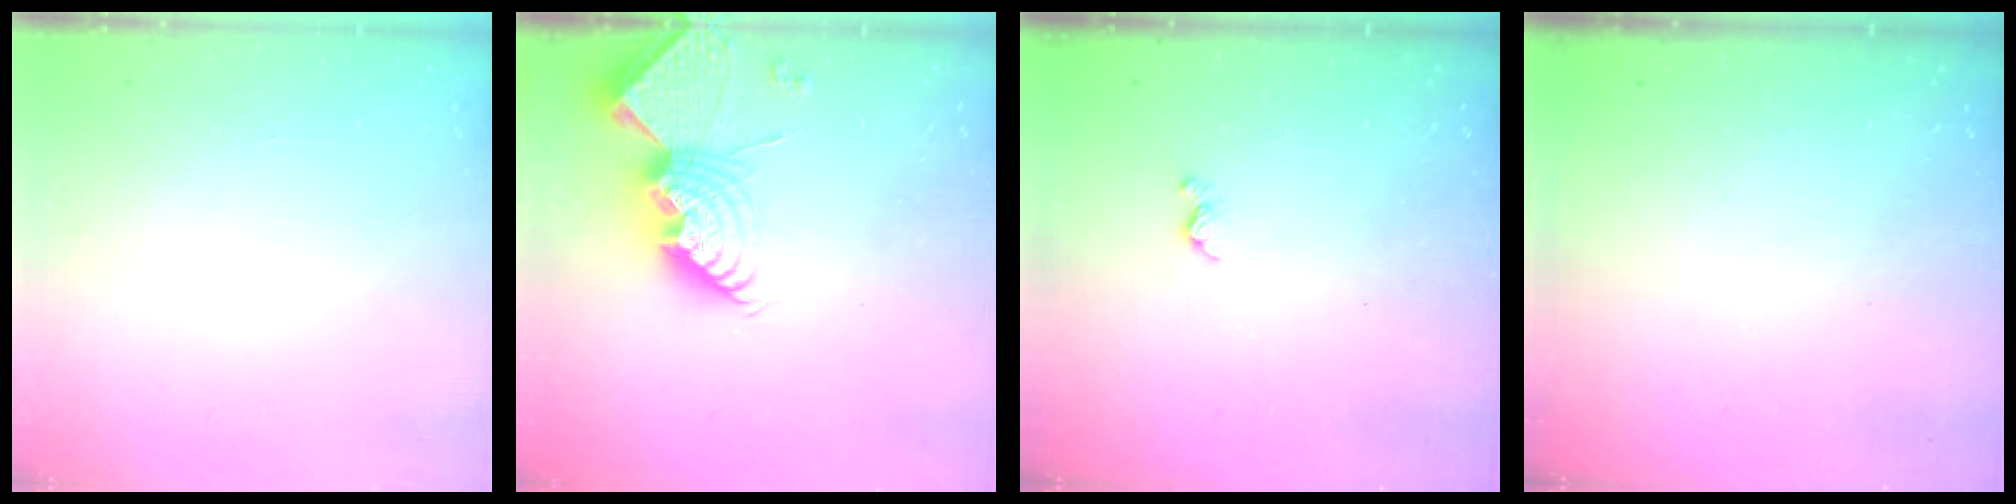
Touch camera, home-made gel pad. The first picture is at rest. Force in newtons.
{"total": 15.8, "press": 15.7, "slide": 1.0}
{"total": 3.8, "press": 3.7, "slide": 0.7}
{"total": 0.0}